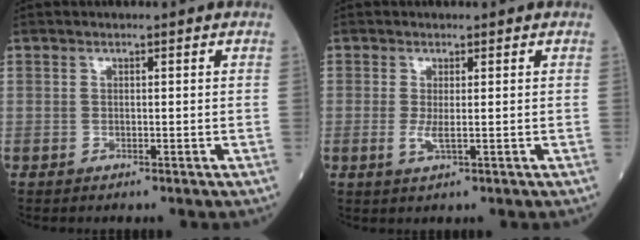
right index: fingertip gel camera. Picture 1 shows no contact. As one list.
[{"total": 2.0, "force": [-0.1, 0.2, 2.0], "torque": [-0.043, -0.005, 0.000]}]